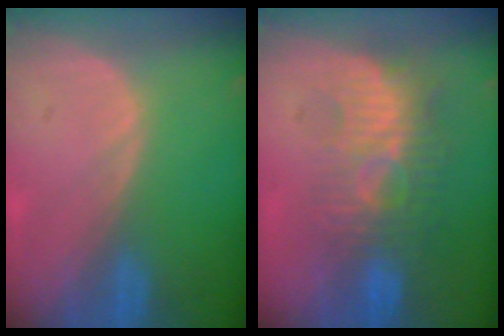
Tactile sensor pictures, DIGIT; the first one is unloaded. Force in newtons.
{"total": 9.3, "press": 8.5, "slide": 3.8}